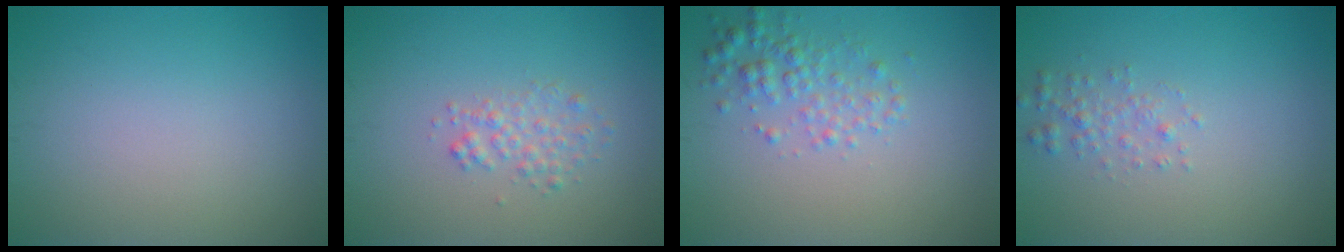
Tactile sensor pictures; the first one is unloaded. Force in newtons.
{"total": 1.7, "press": 1.7, "slide": 0.1}
{"total": 2.5, "press": 2.5, "slide": 0.1}
{"total": 1.4, "press": 1.4, "slide": 0.0}